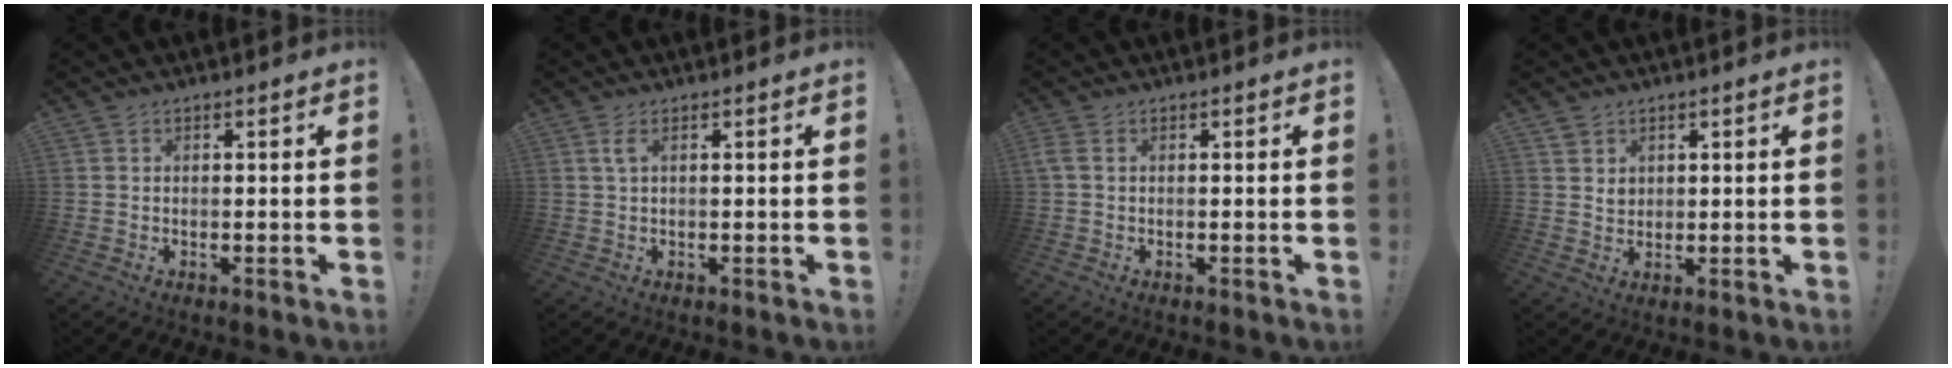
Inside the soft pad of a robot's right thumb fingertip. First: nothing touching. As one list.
[{"total": 2.2, "force": [0.7, 0.3, 2.1], "torque": [-0.033, -0.003, 0.011]}, {"total": 1.4, "force": [0.3, 0.4, 1.3], "torque": [-0.024, -0.002, 0.007]}, {"total": 3.2, "force": [1.9, 2.5, 0.5], "torque": [0.004, -0.017, 0.031]}]